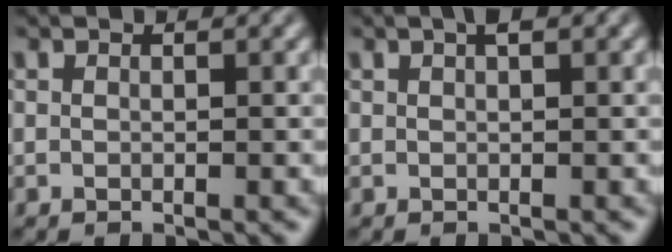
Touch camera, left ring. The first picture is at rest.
{"total": 1.6, "force": [0.8, 0.5, 1.3], "torque": [-0.014, 0.008, 0.012]}